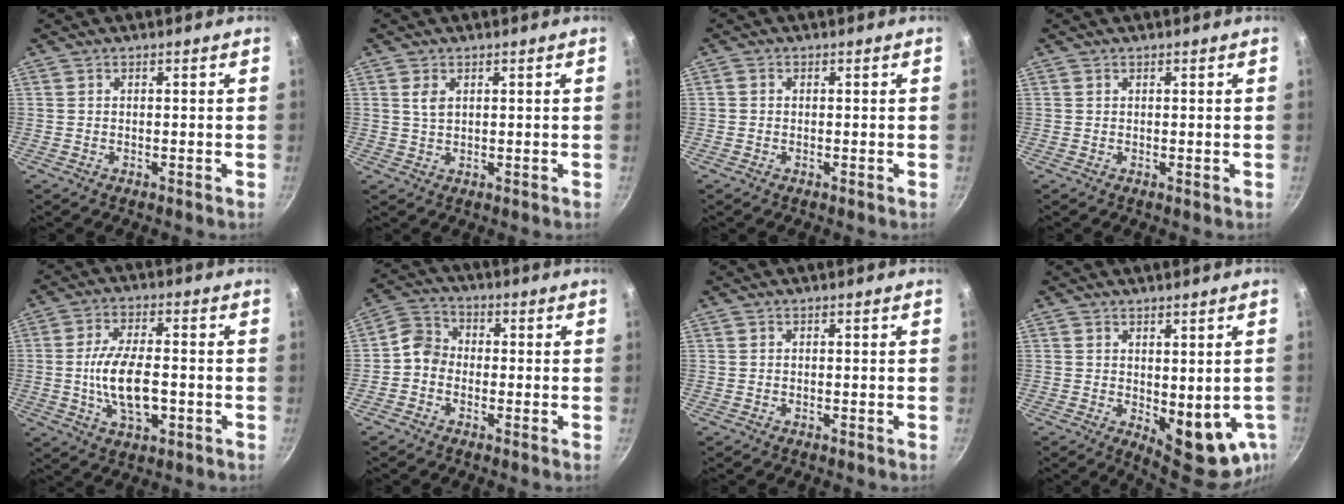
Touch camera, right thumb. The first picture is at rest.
{"total": 2.4, "force": [0.9, 1.4, 1.6], "torque": [-0.030, -0.006, 0.020]}
{"total": 0.7, "force": [-0.2, 0.6, 0.3], "torque": [-0.005, 0.002, -0.004]}
{"total": 0.0}
{"total": 10.2, "force": [-2.0, 4.9, 8.6], "torque": [-0.140, 0.016, -0.033]}
{"total": 5.2, "force": [-1.4, 4.4, 2.3], "torque": [-0.023, 0.021, -0.046]}
{"total": 0.0}
{"total": 12.0, "force": [-1.0, 5.7, 10.5], "torque": [-0.102, -0.013, 0.005]}